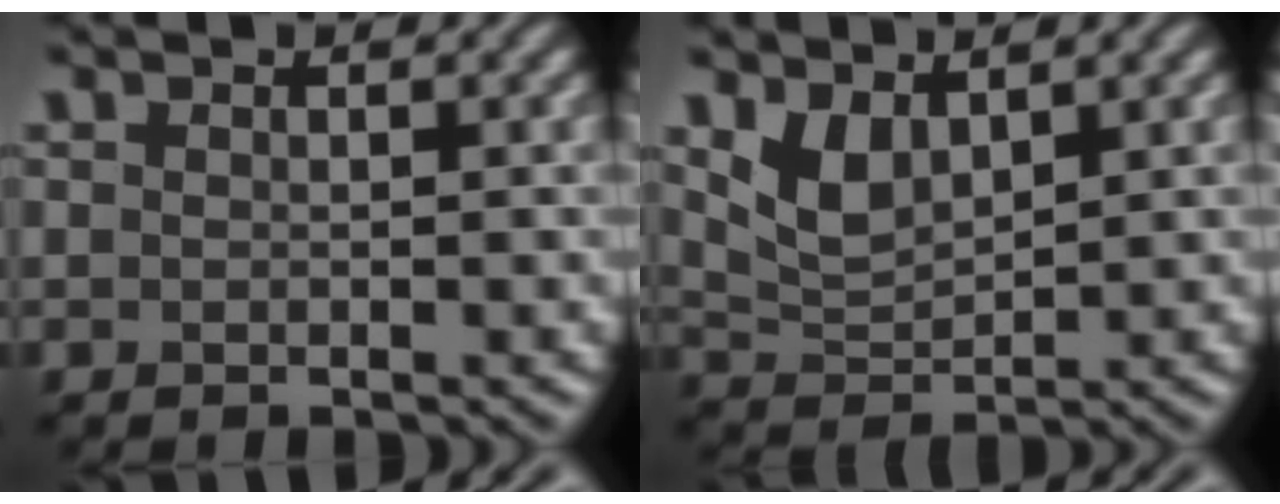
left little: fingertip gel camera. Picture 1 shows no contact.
{"total": 3.0, "force": [1.8, 1.5, 1.9], "torque": [-0.045, -0.008, 0.044]}